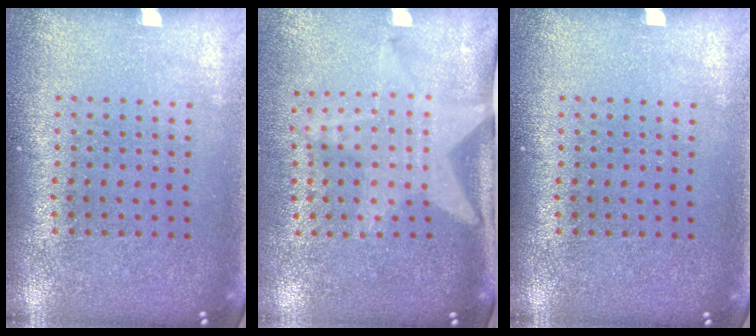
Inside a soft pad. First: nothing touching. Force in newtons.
{"total": 2.1, "press": 1.5, "slide": 1.4}
{"total": 0.0}